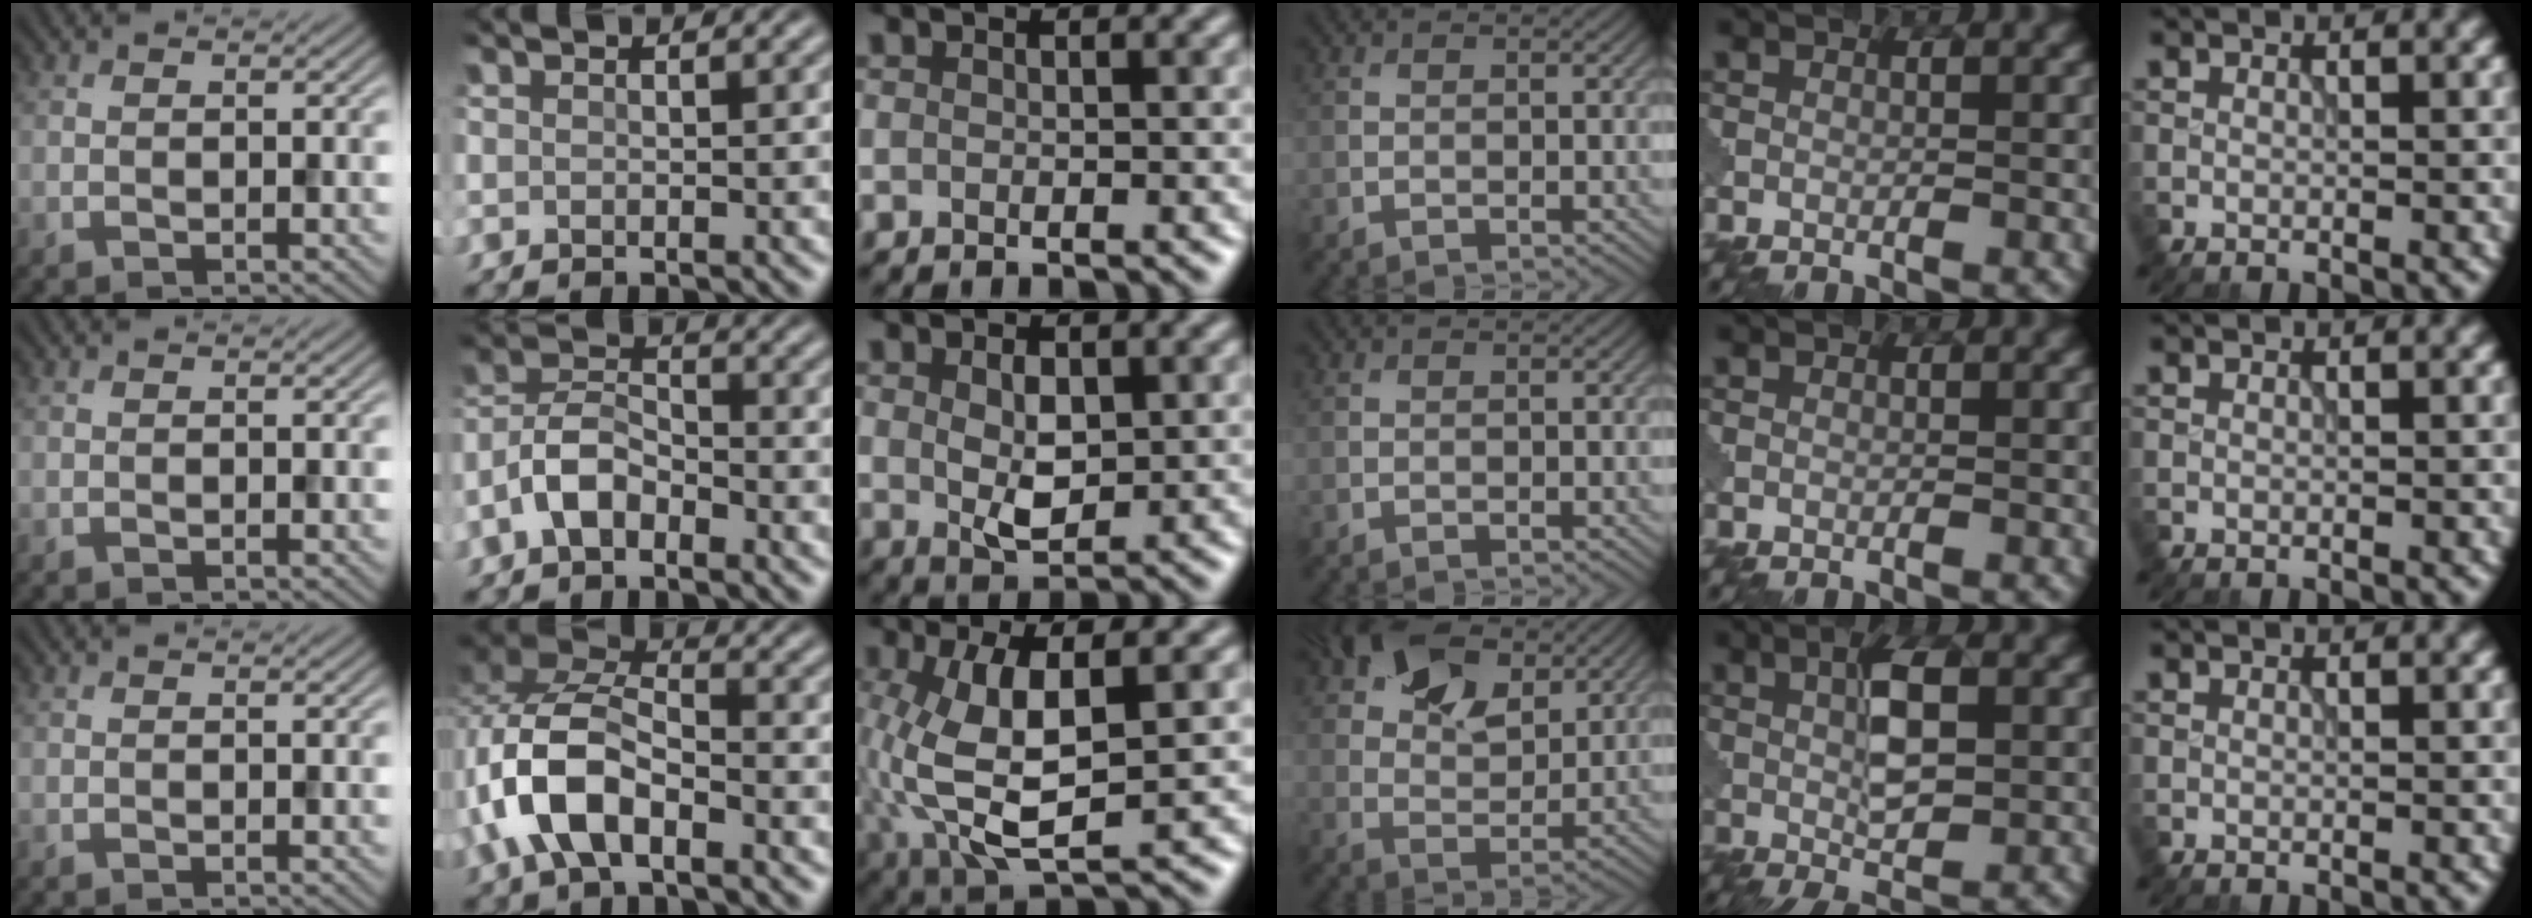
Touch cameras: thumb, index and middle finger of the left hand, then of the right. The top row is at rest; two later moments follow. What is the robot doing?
{"motion": "disassemble", "object": "puzzle pieces"}